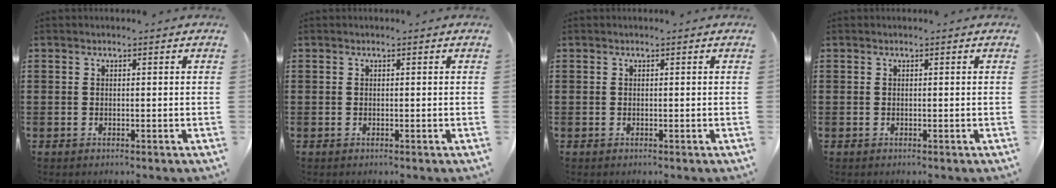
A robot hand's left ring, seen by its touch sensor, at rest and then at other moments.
{"total": 0.0}
{"total": 0.0}
{"total": 0.0}